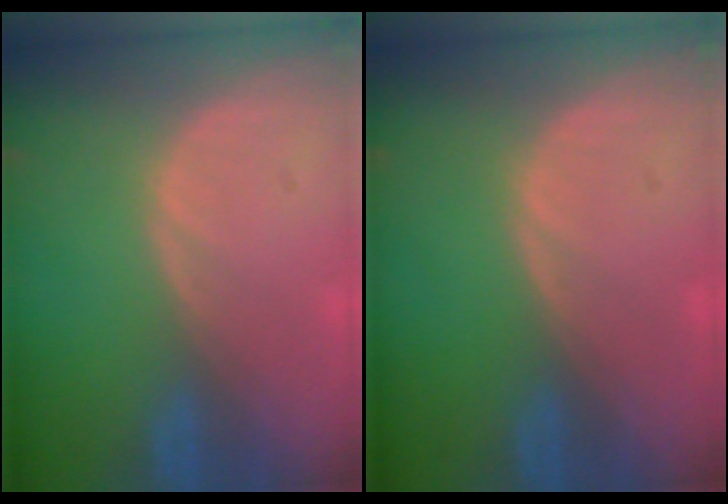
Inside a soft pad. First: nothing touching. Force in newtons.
{"total": 0.0}